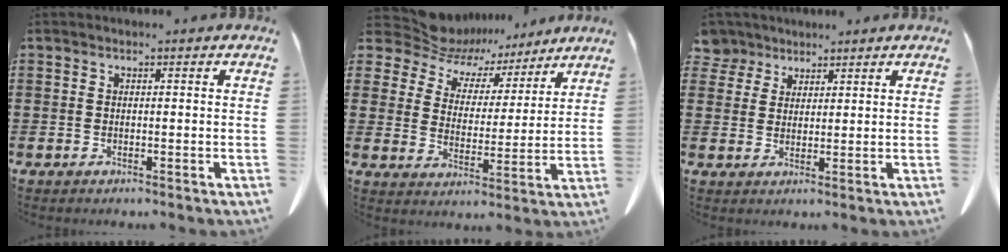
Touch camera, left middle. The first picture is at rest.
{"total": 7.5, "force": [6.6, 3.4, 0.9], "torque": [-0.063, -0.037, 0.118]}
{"total": 3.9, "force": [3.0, 2.5, 0.4], "torque": [-0.018, 0.001, 0.056]}